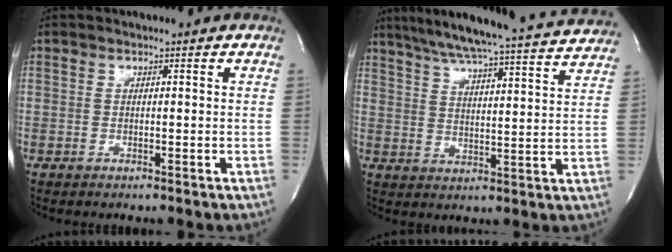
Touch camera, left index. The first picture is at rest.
{"total": 21.9, "force": [20.1, 0.6, 8.5], "torque": [-0.142, -0.019, 0.263]}